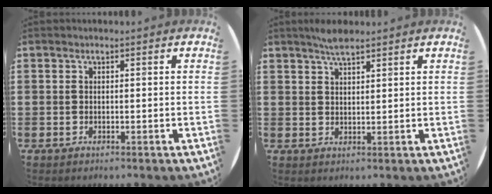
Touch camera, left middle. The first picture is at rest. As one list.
[{"total": 3.1, "force": [2.6, 0.6, 1.5], "torque": [-0.031, 0.004, 0.048]}]